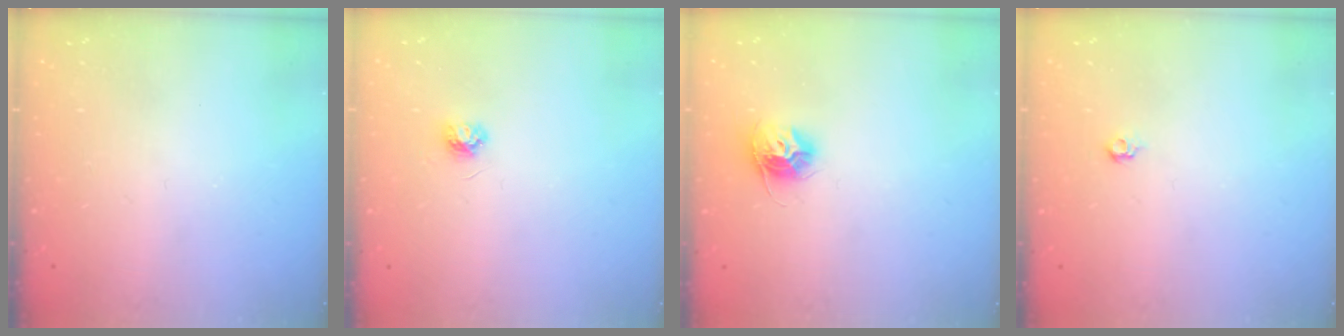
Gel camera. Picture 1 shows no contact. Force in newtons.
{"total": 3.9, "press": 3.9, "slide": 0.5}
{"total": 10.3, "press": 10.3, "slide": 0.8}
{"total": 3.9, "press": 3.8, "slide": 0.8}